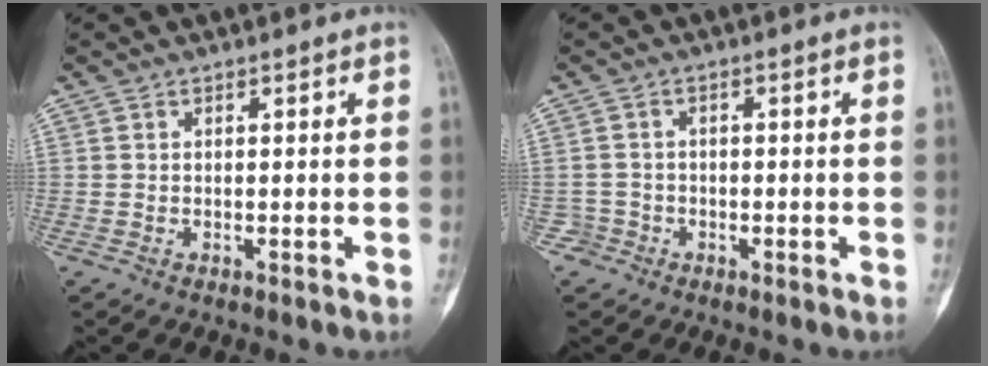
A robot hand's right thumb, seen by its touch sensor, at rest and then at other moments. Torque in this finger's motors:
{"motor_torque": [-0.39, -0.08, -0.25, -0.07, -0.14]}